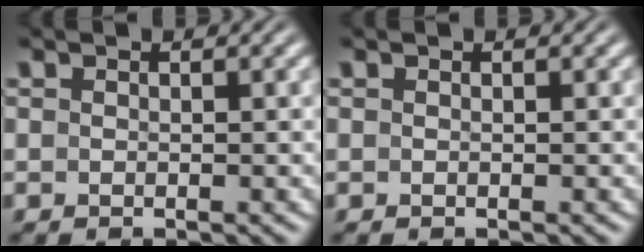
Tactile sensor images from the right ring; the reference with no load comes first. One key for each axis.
{"total": 0.0}